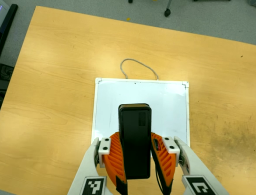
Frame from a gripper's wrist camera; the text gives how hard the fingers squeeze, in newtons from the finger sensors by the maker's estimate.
{"total": 6.0, "left": 5.1, "right": 6.9}